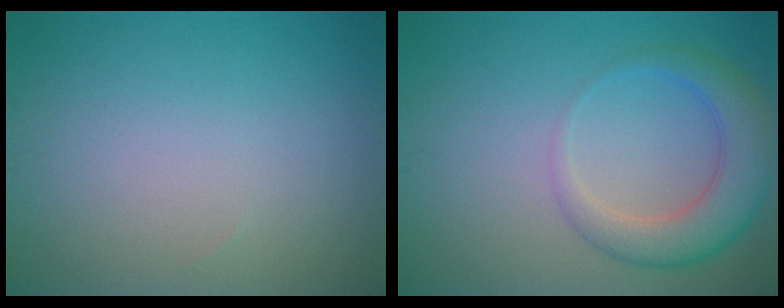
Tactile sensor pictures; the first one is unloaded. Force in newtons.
{"total": 4.9, "press": 4.9, "slide": 0.4}